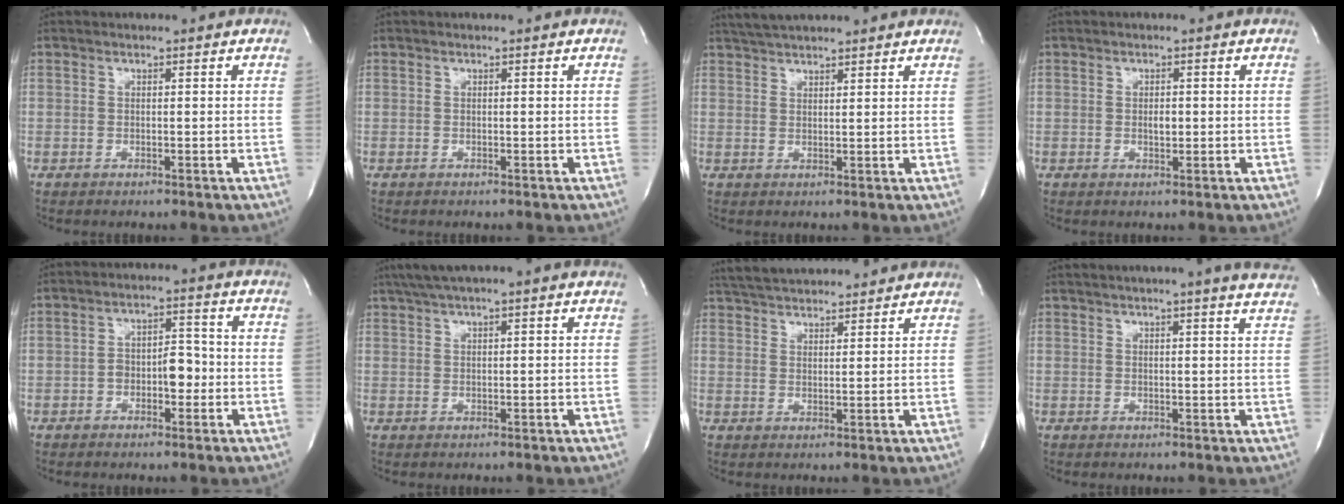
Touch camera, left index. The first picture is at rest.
{"total": 0.0}
{"total": 6.7, "force": [6.1, 0.8, 2.8], "torque": [-0.051, 0.034, 0.097]}
{"total": 1.5, "force": [0.0, 0.8, 1.3], "torque": [-0.023, 0.000, 0.001]}
{"total": 5.0, "force": [-1.4, 2.5, 4.1], "torque": [-0.065, 0.018, -0.023]}
{"total": 5.7, "force": [4.4, -0.6, 3.5], "torque": [-0.062, 0.030, 0.077]}
{"total": 13.0, "force": [12.1, 2.0, 4.2], "torque": [-0.077, 0.032, 0.186]}
{"total": 13.0, "force": [11.5, -0.8, 6.0], "torque": [-0.096, -0.009, 0.129]}